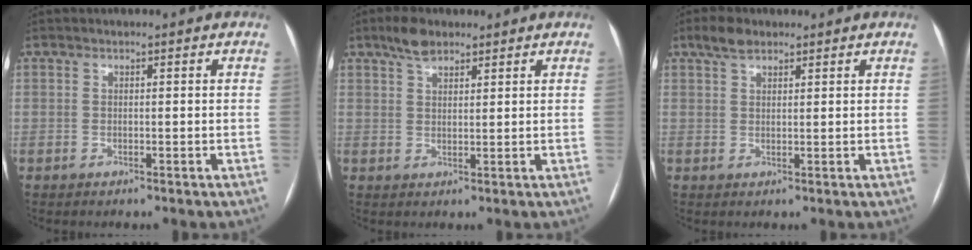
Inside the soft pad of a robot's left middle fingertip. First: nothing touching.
{"total": 3.9, "force": [2.9, 1.6, 2.0], "torque": [-0.044, 0.012, 0.054]}
{"total": 3.3, "force": [2.5, 1.4, 1.8], "torque": [-0.039, 0.013, 0.046]}